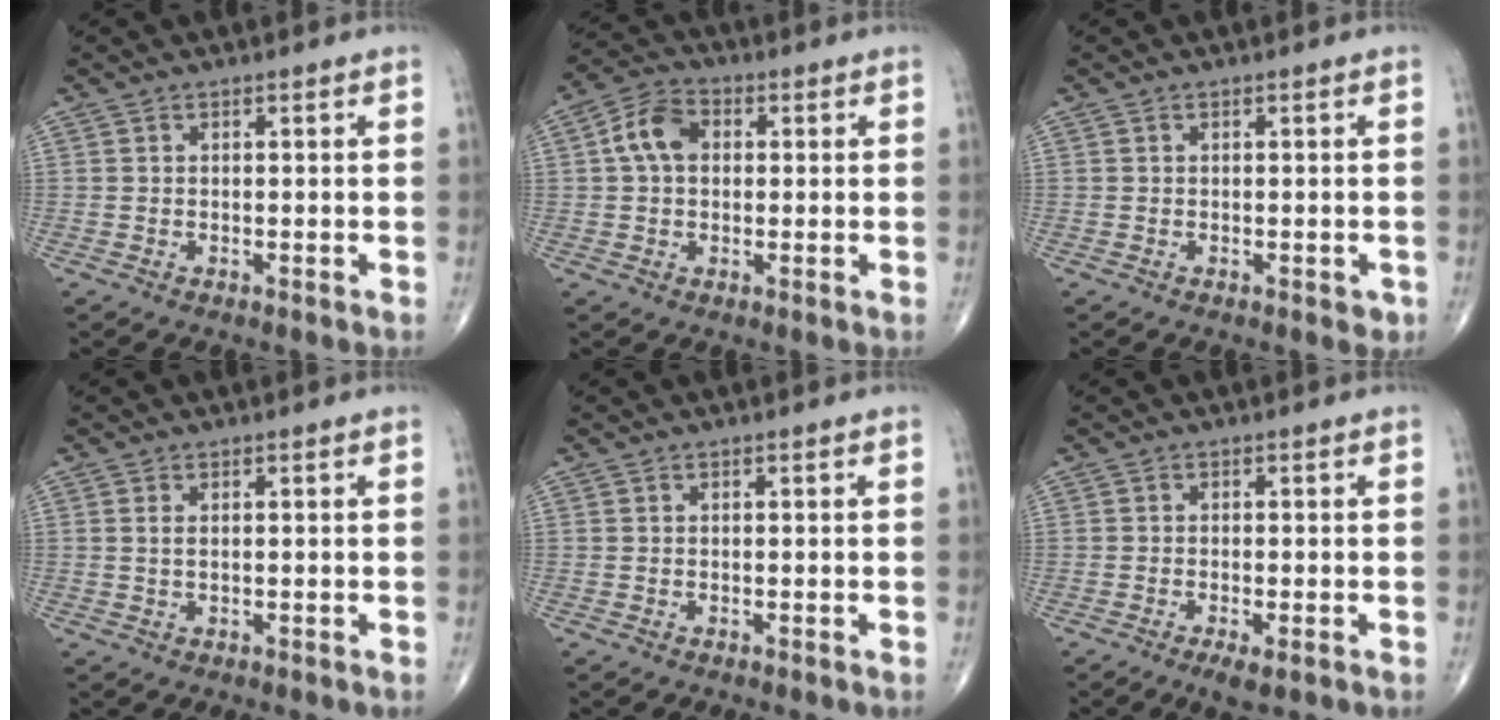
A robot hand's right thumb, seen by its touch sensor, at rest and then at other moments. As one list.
[{"total": 7.3, "force": [1.1, 5.2, 5.0], "torque": [-0.089, 0.020, 0.012]}, {"total": 1.5, "force": [-0.4, 0.9, 1.1], "torque": [-0.005, 0.000, -0.004]}, {"total": 1.3, "force": [0.3, 0.6, 1.1], "torque": [-0.027, 0.001, 0.010]}, {"total": 0.0}, {"total": 2.9, "force": [-1.4, 0.8, 2.4], "torque": [-0.047, -0.007, -0.024]}]